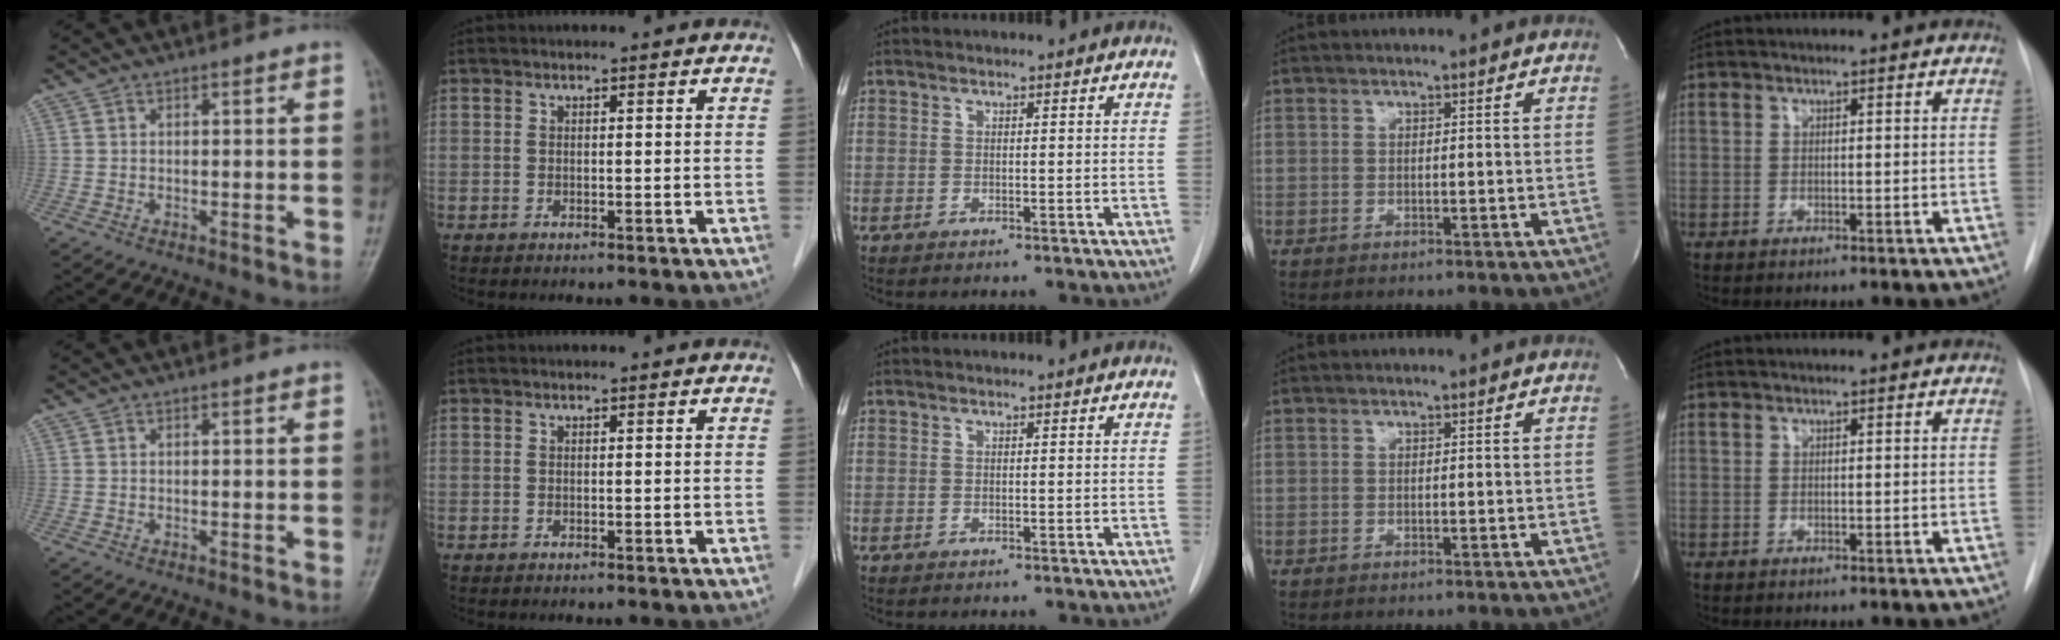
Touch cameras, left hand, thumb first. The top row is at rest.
{}